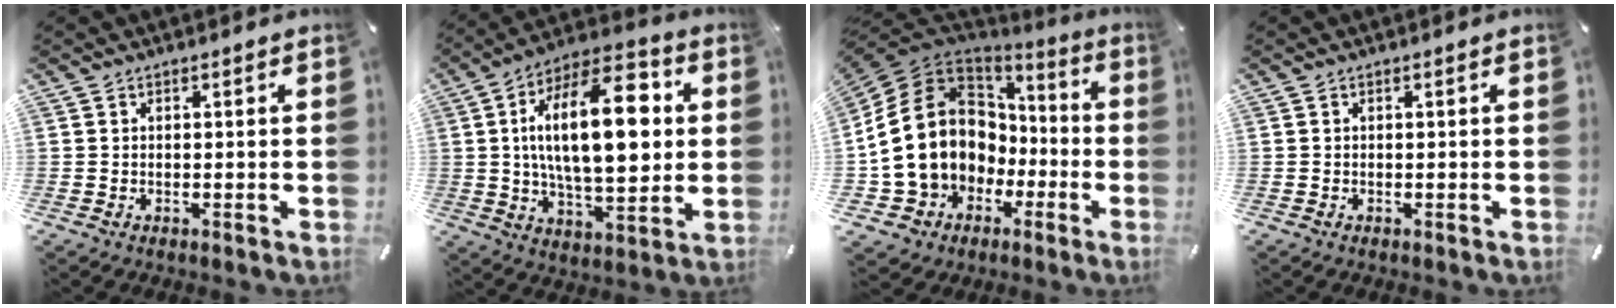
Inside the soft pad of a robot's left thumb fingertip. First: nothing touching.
{"total": 23.6, "force": [4.0, 11.4, 20.2], "torque": [-0.343, -0.007, 0.053]}
{"total": 17.9, "force": [-0.1, 15.7, 8.6], "torque": [-0.191, -0.010, 0.018]}
{"total": 0.0}